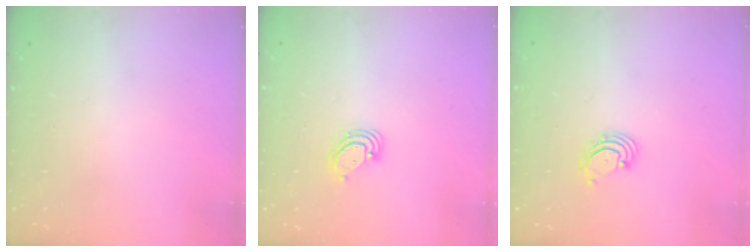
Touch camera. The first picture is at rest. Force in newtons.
{"total": 3.2, "press": 3.2, "slide": 0.2}
{"total": 1.8, "press": 1.7, "slide": 0.6}